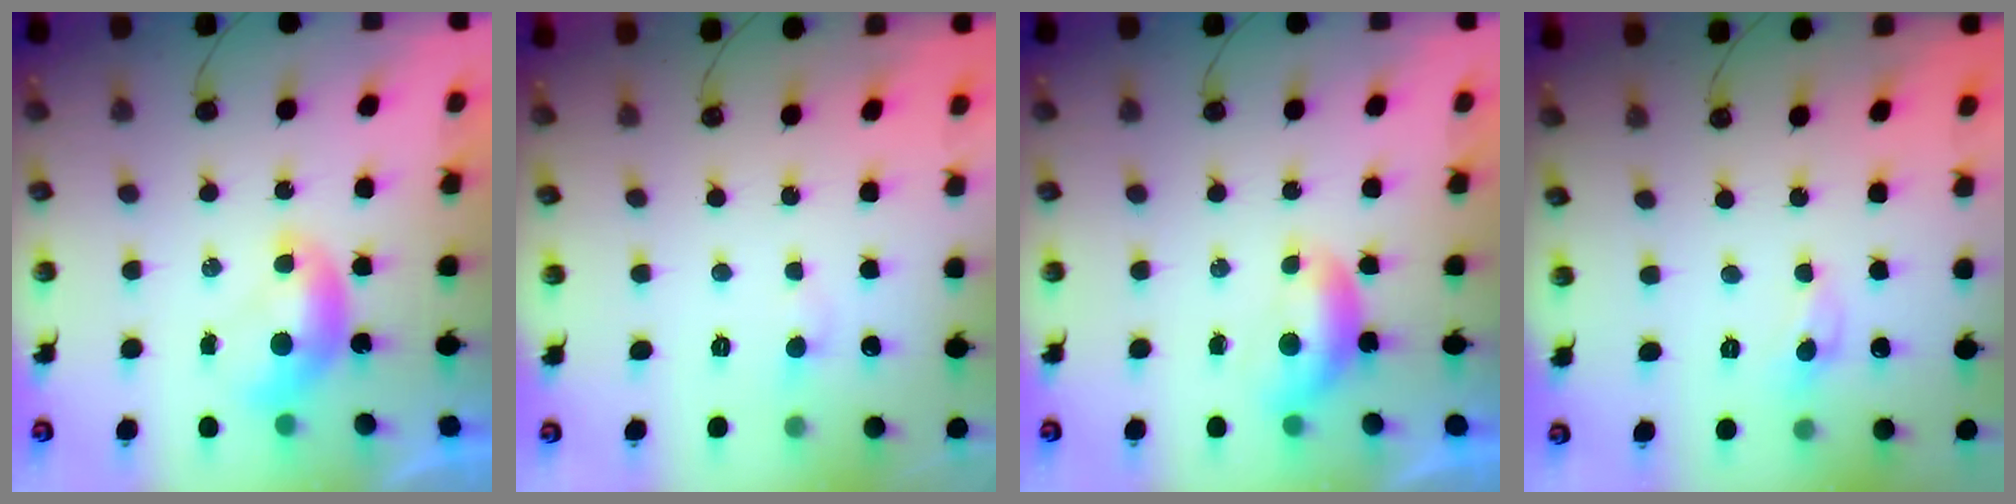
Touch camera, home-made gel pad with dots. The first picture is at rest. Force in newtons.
{"total": 1.4, "press": 1.2, "slide": 0.7}
{"total": 0.5, "press": 0.1, "slide": 0.5}
{"total": 0.0}